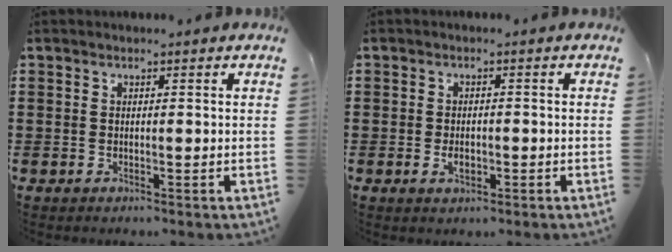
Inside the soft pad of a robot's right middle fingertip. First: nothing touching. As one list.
[{"total": 2.3, "force": [-0.7, 1.3, 1.8], "torque": [-0.034, 0.003, -0.013]}]